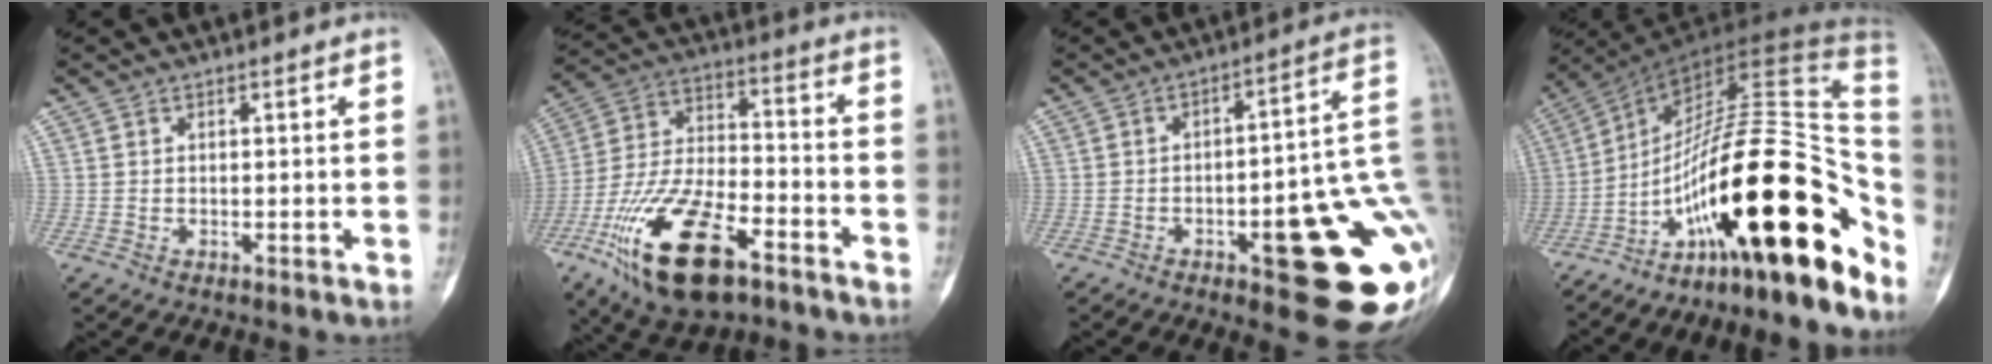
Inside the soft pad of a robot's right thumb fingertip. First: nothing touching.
{"total": 20.9, "force": [-11.1, 9.0, 15.3], "torque": [-0.302, 0.048, -0.197]}
{"total": 21.4, "force": [-5.8, 6.2, 19.7], "torque": [-0.187, 0.029, -0.063]}
{"total": 29.7, "force": [-11.9, 9.7, 25.4], "torque": [-0.308, 0.106, -0.182]}